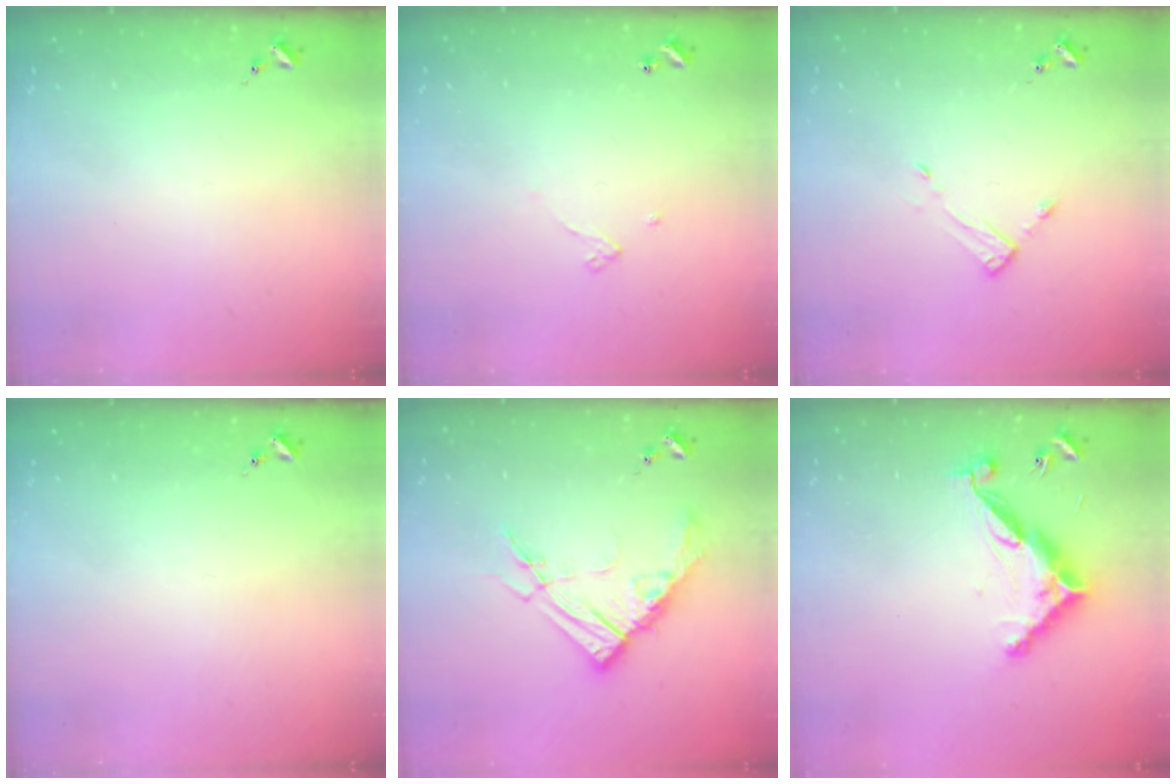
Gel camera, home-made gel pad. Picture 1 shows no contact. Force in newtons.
{"total": 3.2, "press": 3.2, "slide": 0.1}
{"total": 3.3, "press": 3.2, "slide": 0.3}
{"total": 0.0}
{"total": 14.1, "press": 14.0, "slide": 1.5}
{"total": 12.4, "press": 12.4, "slide": 0.2}